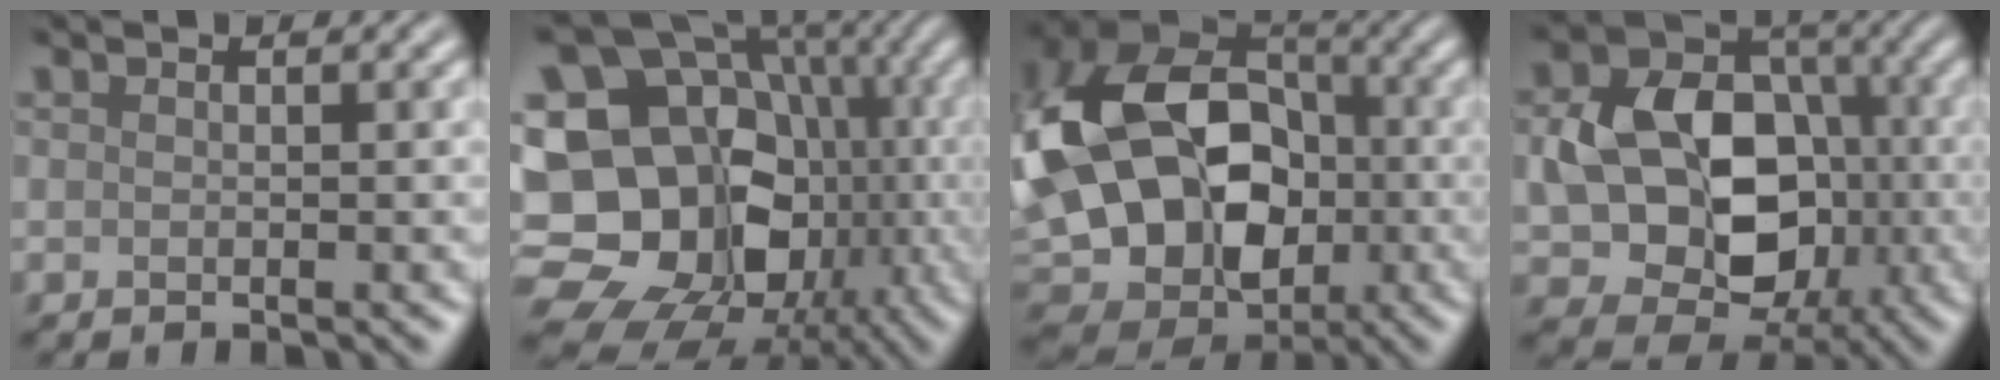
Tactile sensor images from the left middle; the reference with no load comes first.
{"total": 21.2, "force": [-3.0, 18.4, 10.2], "torque": [-0.169, 0.025, -0.076]}
{"total": 20.0, "force": [-1.1, 15.4, 12.6], "torque": [-0.243, 0.005, -0.030]}
{"total": 11.2, "force": [-1.4, 8.4, 7.3], "torque": [-0.122, 0.006, -0.024]}